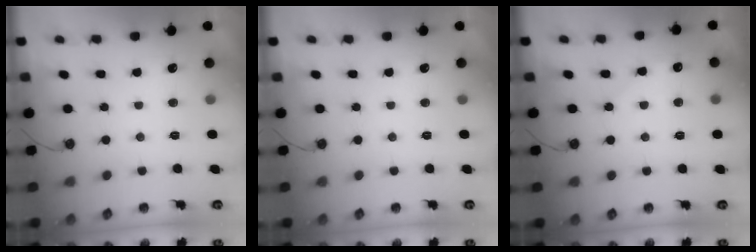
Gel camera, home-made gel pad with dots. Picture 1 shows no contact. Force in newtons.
{"total": 0.0}
{"total": 5.8, "press": 5.8, "slide": 0.9}